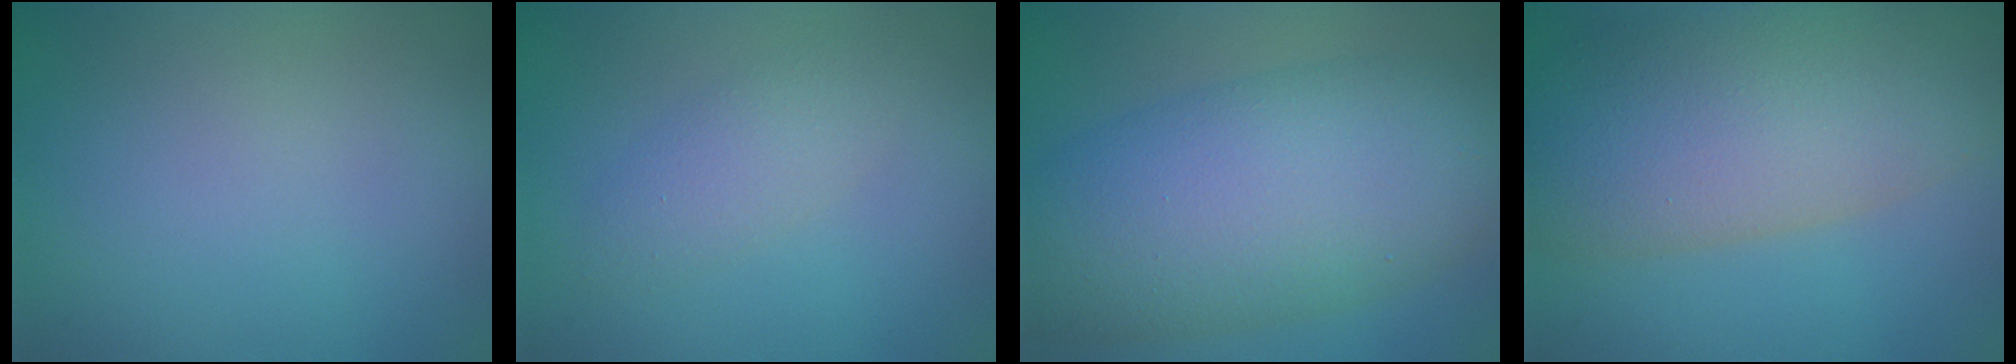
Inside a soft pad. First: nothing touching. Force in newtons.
{"total": 2.2, "press": 2.2, "slide": 0.2}
{"total": 10.9, "press": 10.9, "slide": 0.1}
{"total": 10.8, "press": 10.8, "slide": 0.7}